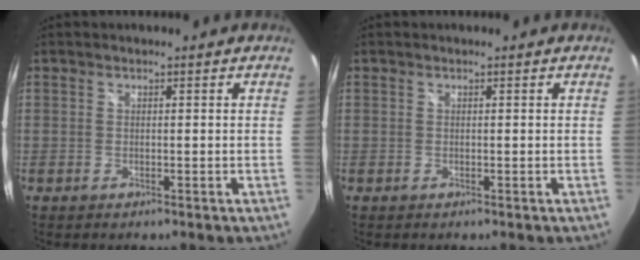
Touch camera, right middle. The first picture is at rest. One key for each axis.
{"total": 0.0}